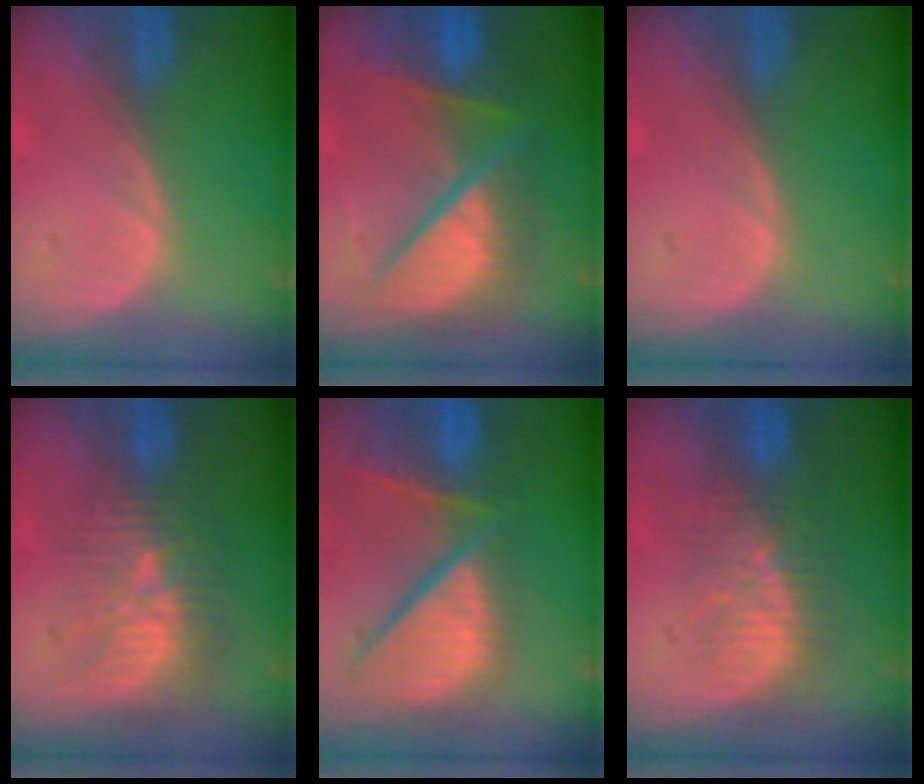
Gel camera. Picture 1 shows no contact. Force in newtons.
{"total": 10.7, "press": 10.6, "slide": 1.4}
{"total": 0.0}
{"total": 10.3, "press": 8.9, "slide": 5.2}
{"total": 13.1, "press": 10.9, "slide": 7.2}
{"total": 8.4, "press": 7.8, "slide": 3.0}